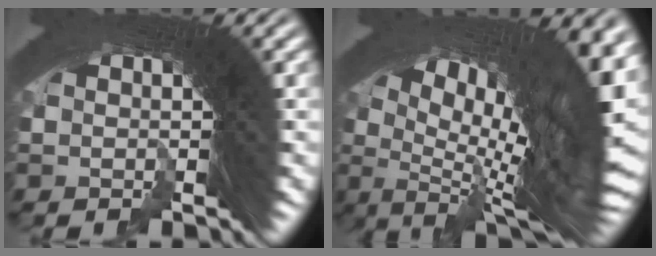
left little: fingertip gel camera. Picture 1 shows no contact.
{"total": 16.7, "force": [-0.4, 8.4, 14.5], "torque": [-0.213, -0.008, 0.000]}